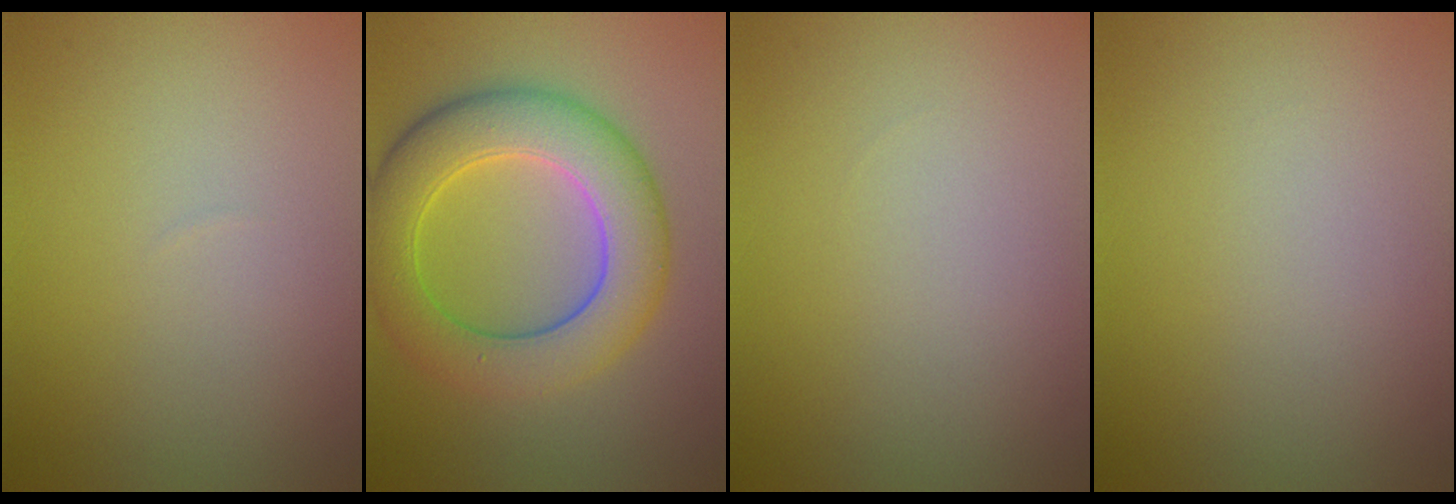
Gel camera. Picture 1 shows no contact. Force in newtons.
{"total": 7.9, "press": 7.9, "slide": 0.1}
{"total": 0.0}
{"total": 0.0}